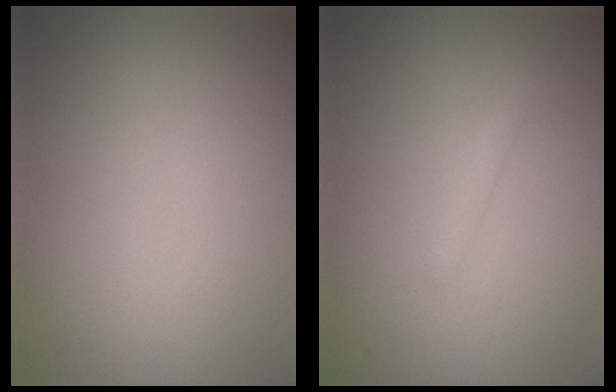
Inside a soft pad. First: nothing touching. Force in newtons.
{"total": 0.9, "press": 0.9, "slide": 0.1}